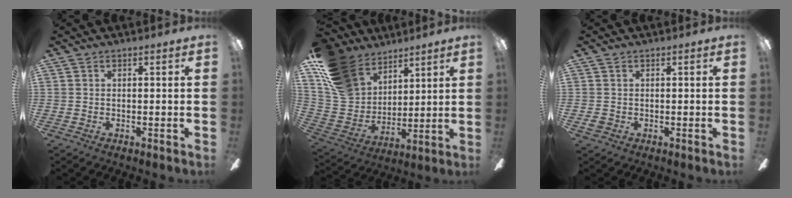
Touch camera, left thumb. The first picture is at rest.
{"total": 18.4, "force": [11.2, 12.2, 8.1], "torque": [-0.190, -0.050, 0.219]}
{"total": 1.6, "force": [-0.1, 1.5, 0.7], "torque": [-0.013, 0.005, -0.002]}